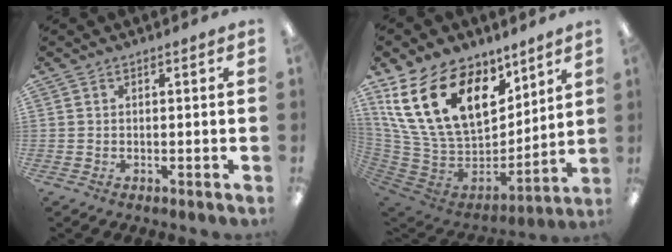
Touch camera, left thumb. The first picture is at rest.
{"total": 24.0, "force": [11.7, 14.4, 15.2], "torque": [-0.321, -0.051, 0.217]}